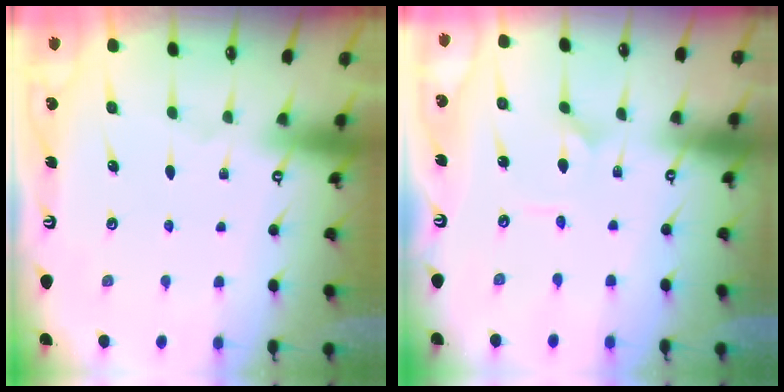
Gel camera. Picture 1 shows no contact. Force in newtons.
{"total": 1.0, "press": 1.0, "slide": 0.0}